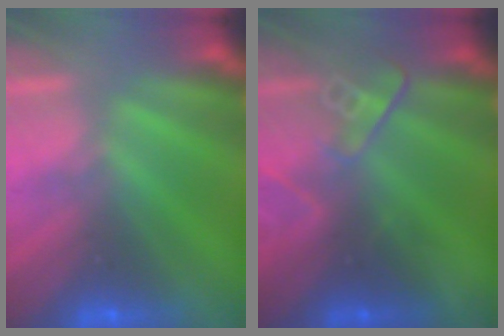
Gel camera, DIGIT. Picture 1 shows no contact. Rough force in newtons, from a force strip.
{"total": 2.5}